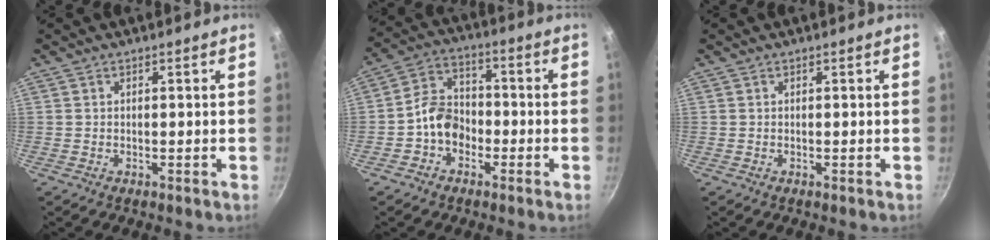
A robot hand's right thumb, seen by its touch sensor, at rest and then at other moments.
{"total": 8.1, "force": [-2.6, 6.1, 4.5], "torque": [-0.049, 0.036, -0.059]}
{"total": 0.0}